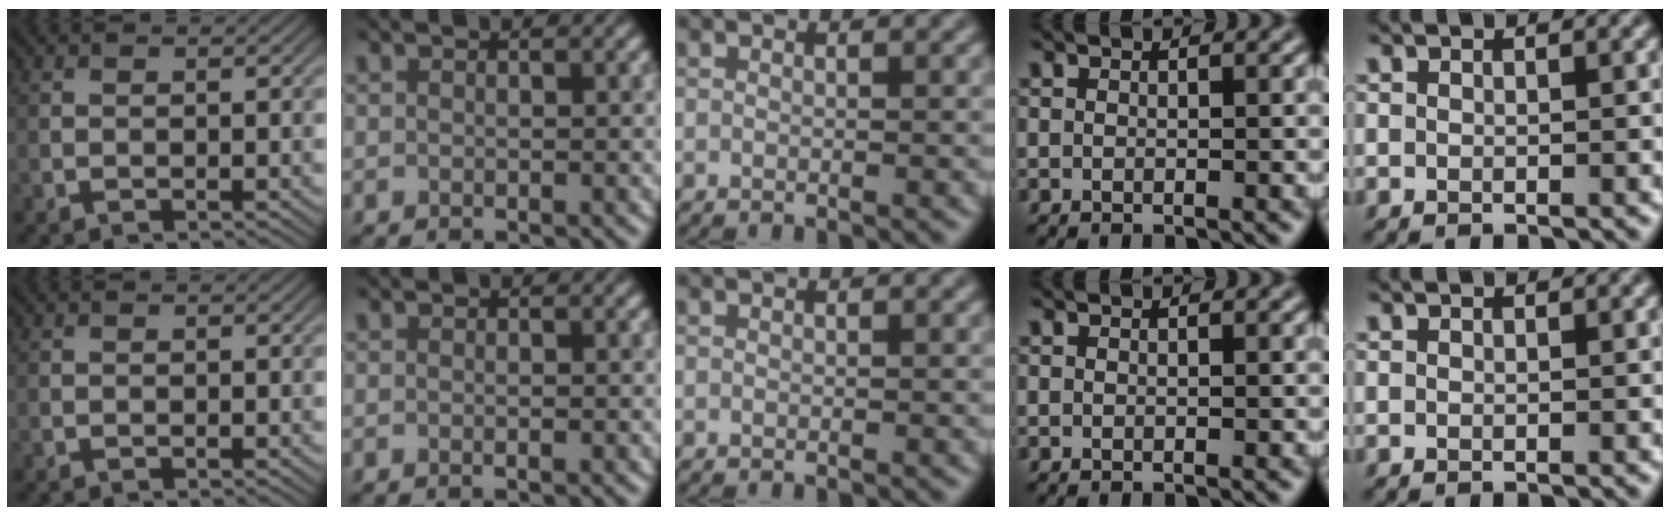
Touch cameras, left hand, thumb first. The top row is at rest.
{"index": {"total": 0.8, "force": [-0.1, 0.6, 0.6], "torque": [0.005, 0.011, -0.014]}}